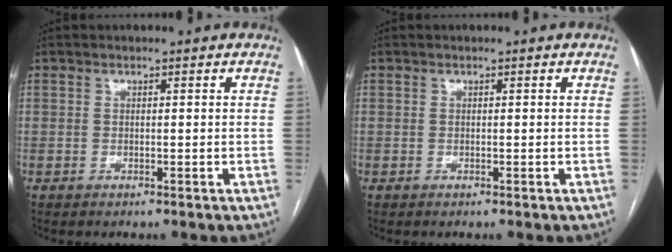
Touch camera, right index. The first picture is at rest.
{"total": 0.0}